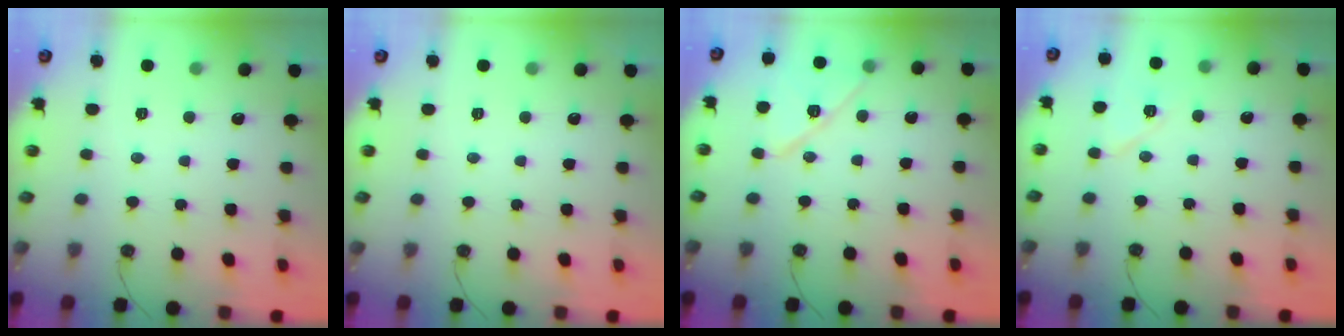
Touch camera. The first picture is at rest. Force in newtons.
{"total": 0.0}
{"total": 11.5, "press": 11.2, "slide": 2.5}
{"total": 7.2, "press": 7.2, "slide": 0.6}